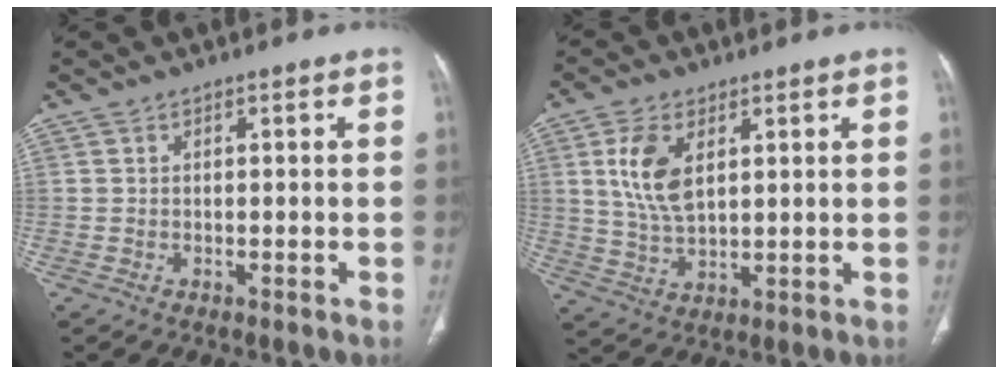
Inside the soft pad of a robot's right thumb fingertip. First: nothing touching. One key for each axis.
{"total": 9.1, "fx": 3.0, "fy": 4.9, "fz": 7.1, "tx": -0.140, "ty": -0.011, "tz": 0.064}